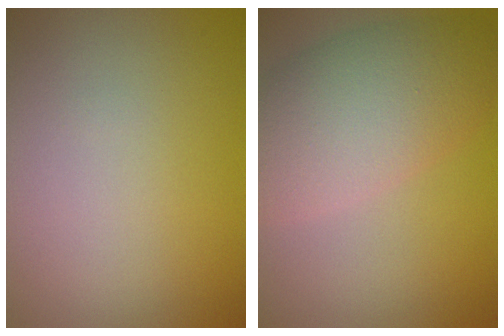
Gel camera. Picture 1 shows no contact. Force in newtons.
{"total": 7.4, "press": 7.4, "slide": 0.4}